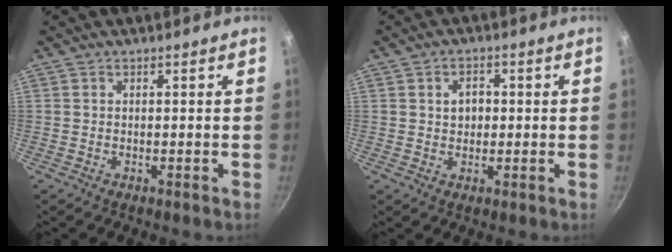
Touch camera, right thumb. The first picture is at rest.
{"total": 3.7, "force": [0.6, 2.9, 2.3], "torque": [-0.022, 0.006, 0.009]}